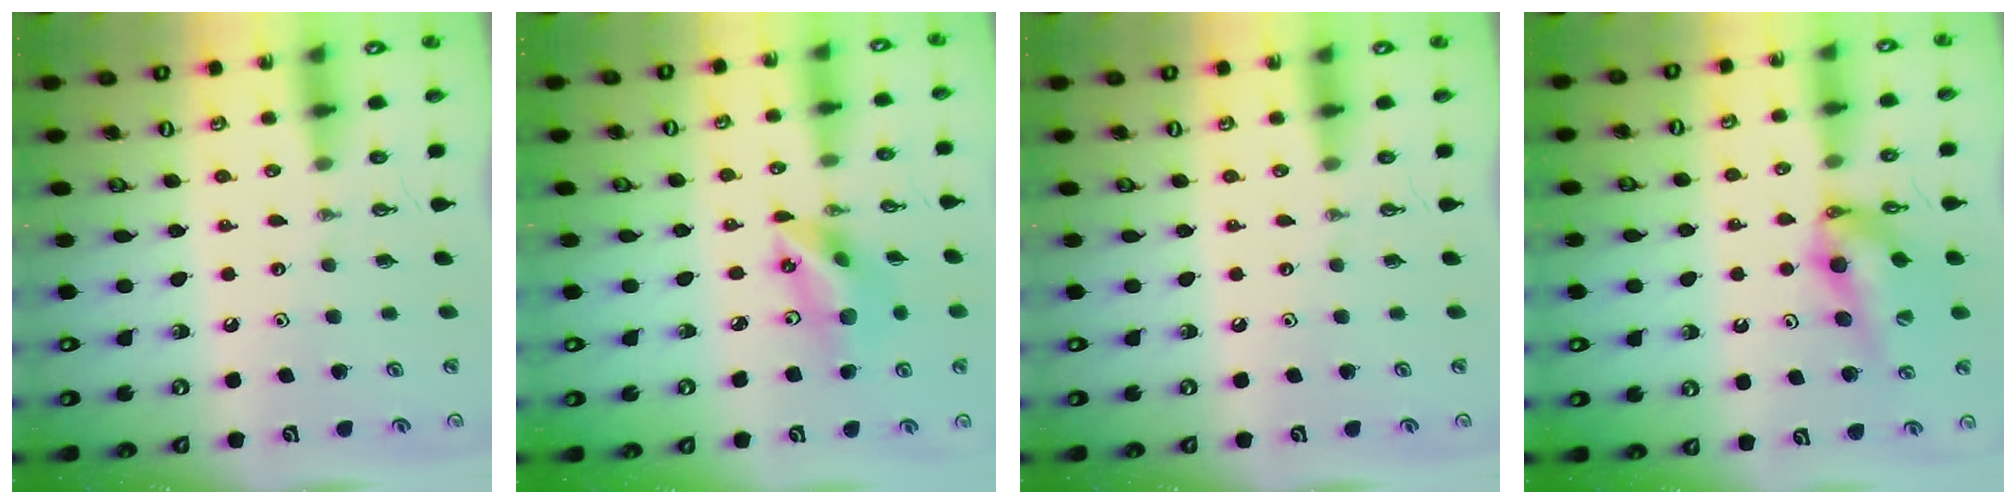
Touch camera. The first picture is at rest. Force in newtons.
{"total": 12.5, "press": 12.2, "slide": 2.9}
{"total": 0.0}
{"total": 11.7, "press": 11.7, "slide": 1.2}